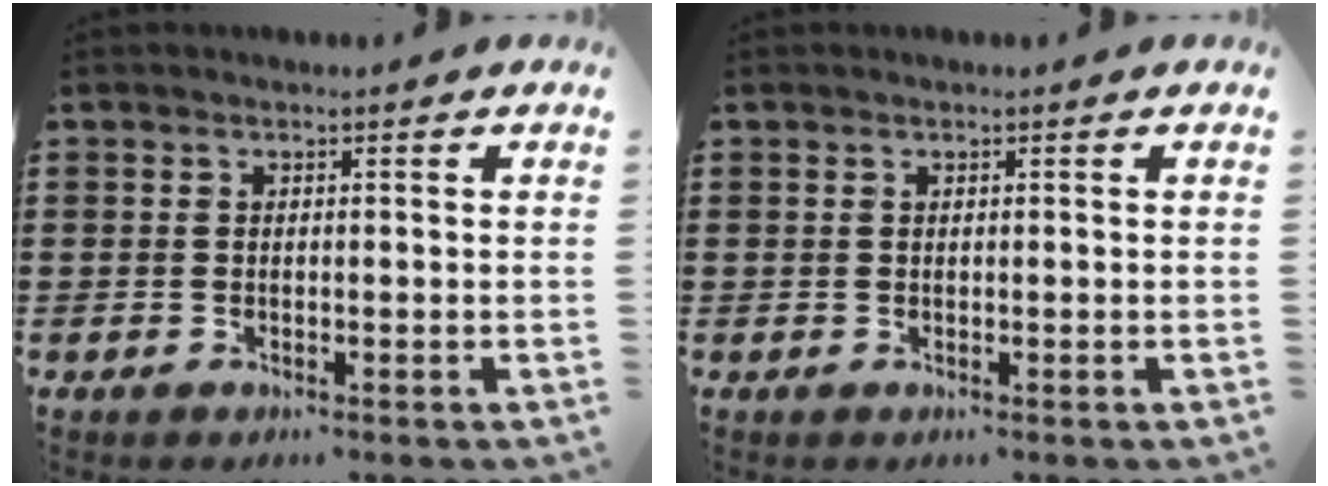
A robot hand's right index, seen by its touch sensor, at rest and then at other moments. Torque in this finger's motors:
{"motor_torque": [0.90, 1.24, 0.06, 0.00]}